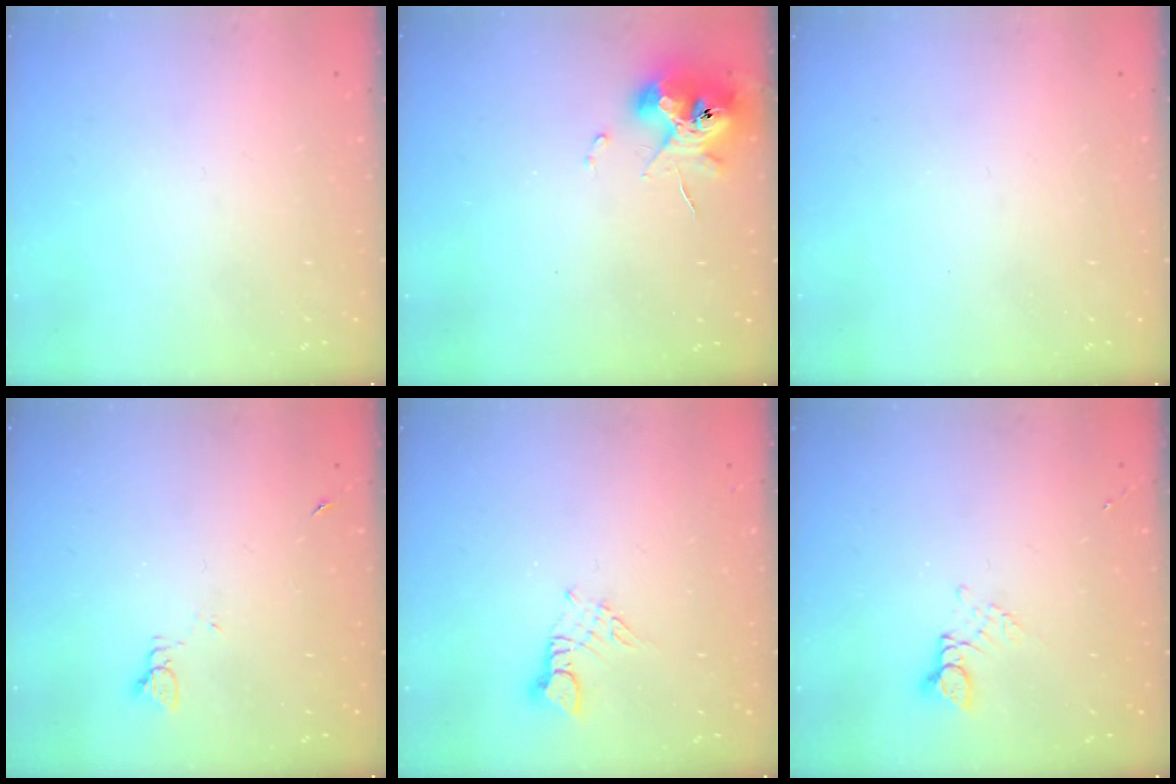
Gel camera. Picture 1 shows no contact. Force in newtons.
{"total": 10.1, "press": 10.0, "slide": 1.5}
{"total": 0.0}
{"total": 2.7, "press": 2.7, "slide": 0.3}
{"total": 2.3, "press": 2.3, "slide": 0.3}
{"total": 2.8, "press": 2.8, "slide": 0.3}